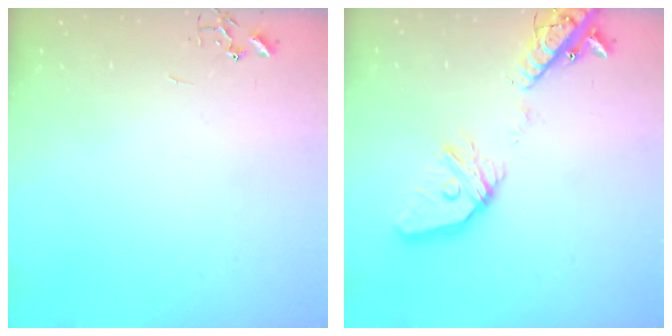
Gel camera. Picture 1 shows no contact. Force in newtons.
{"total": 20.2, "press": 20.0, "slide": 3.0}